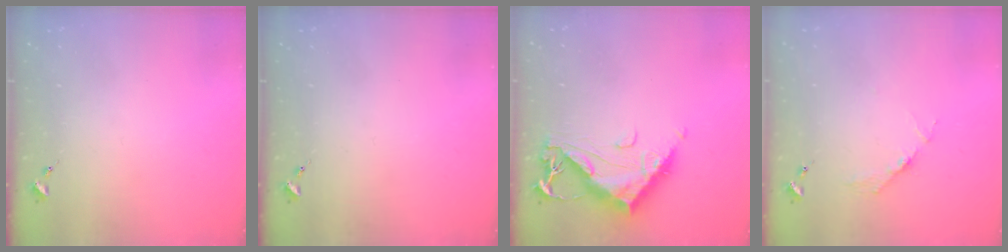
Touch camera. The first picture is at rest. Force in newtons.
{"total": 0.0}
{"total": 13.4, "press": 13.4, "slide": 1.2}
{"total": 3.8, "press": 3.8, "slide": 0.4}